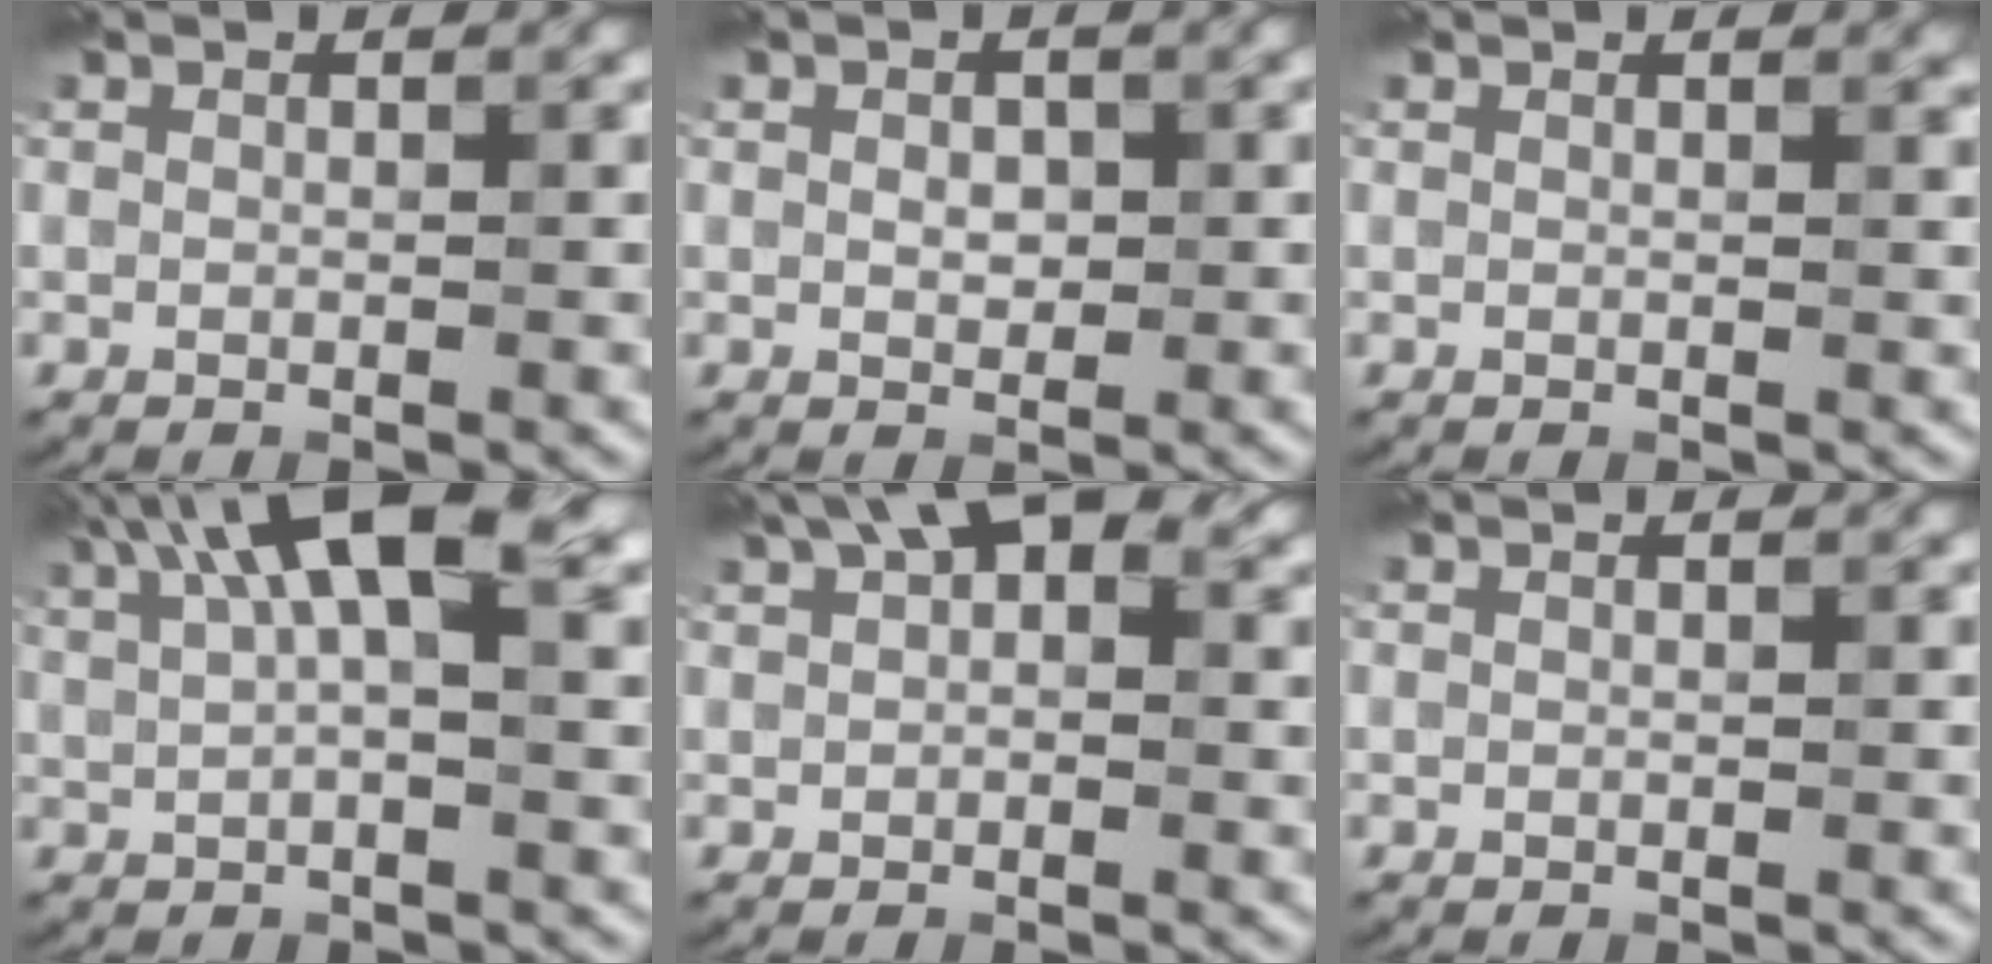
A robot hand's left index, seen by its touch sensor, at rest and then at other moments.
{"total": 1.3, "force": [0.1, 0.9, 0.9], "torque": [-0.016, -0.002, 0.003]}
{"total": 1.3, "force": [1.2, 0.2, 0.4], "torque": [-0.001, -0.001, 0.012]}
{"total": 8.0, "force": [3.6, 2.5, 6.8], "torque": [-0.114, 0.021, 0.057]}
{"total": 4.6, "force": [2.2, 2.3, 3.2], "torque": [-0.043, 0.012, 0.028]}
{"total": 0.0}